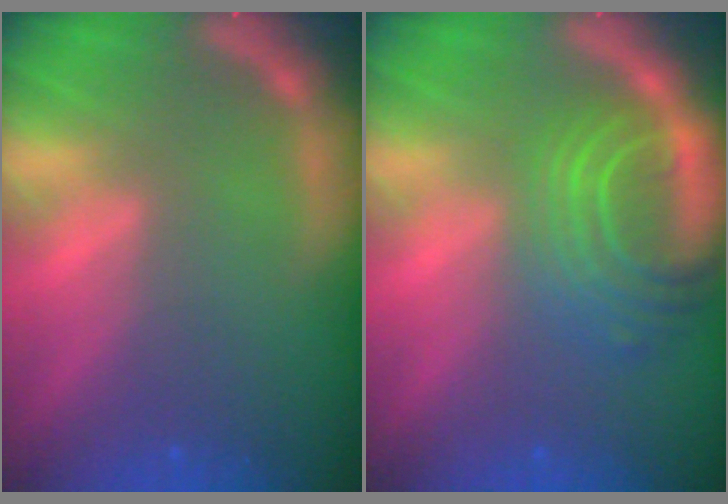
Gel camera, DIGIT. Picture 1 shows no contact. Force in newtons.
{"total": 8.1}